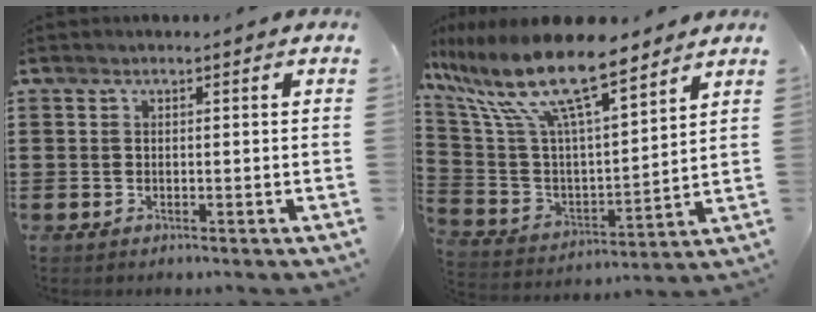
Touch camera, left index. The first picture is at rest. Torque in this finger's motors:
{"motor_torque": [2.14, 0.00, 1.05, 0.21]}